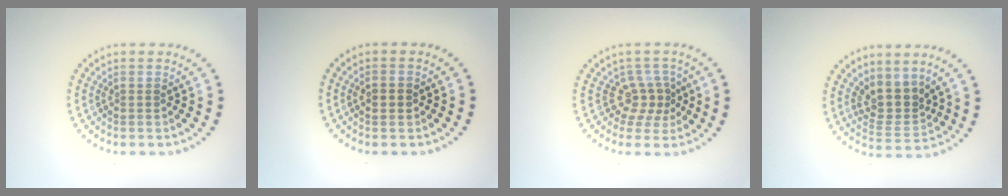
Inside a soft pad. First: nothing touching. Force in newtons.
{"total": 2.0, "press": 2.0, "slide": 0.1}
{"total": 2.8, "press": 1.8, "slide": 2.1}
{"total": 3.3, "press": 2.5, "slide": 2.1}